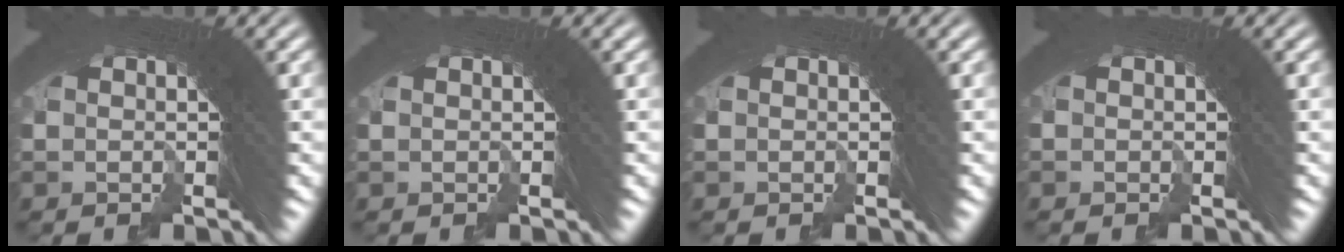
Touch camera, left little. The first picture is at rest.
{"total": 1.1, "force": [0.7, -0.7, 0.5], "torque": [0.011, 0.015, 0.009]}
{"total": 0.0}
{"total": 0.0}